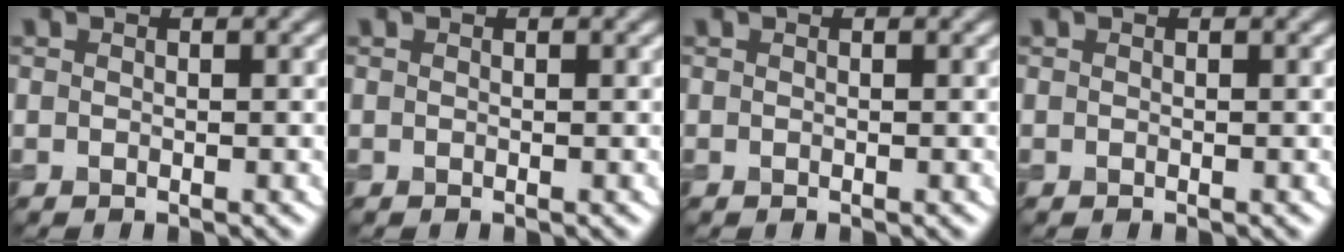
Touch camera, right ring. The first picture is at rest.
{"total": 0.0}
{"total": 0.0}
{"total": 0.0}